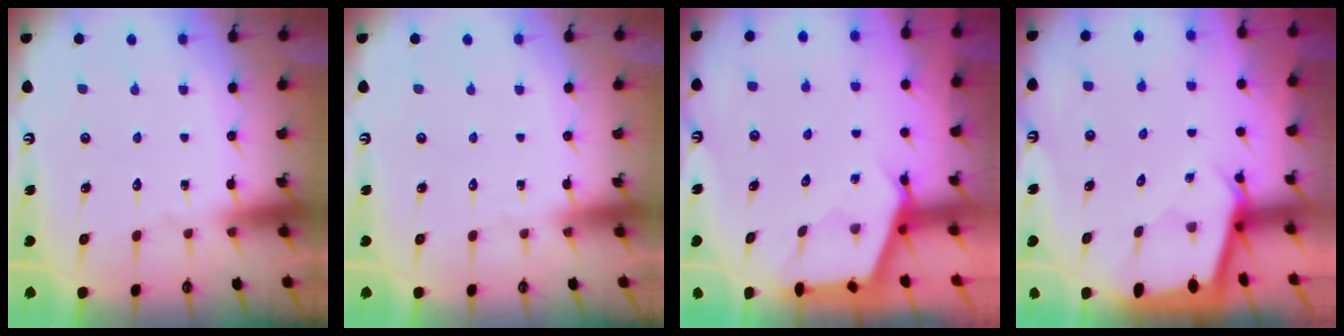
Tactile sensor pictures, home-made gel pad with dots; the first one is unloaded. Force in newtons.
{"total": 0.0}
{"total": 2.7, "press": 2.7, "slide": 0.3}
{"total": 2.4, "press": 2.4, "slide": 0.1}